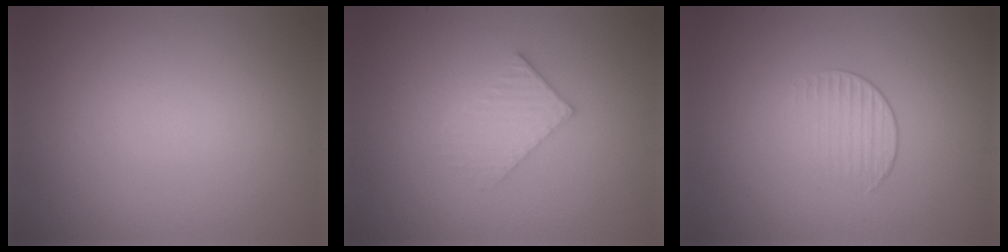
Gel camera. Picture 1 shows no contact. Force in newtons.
{"total": 2.3, "press": 2.2, "slide": 0.3}
{"total": 1.2, "press": 0.4, "slide": 1.2}